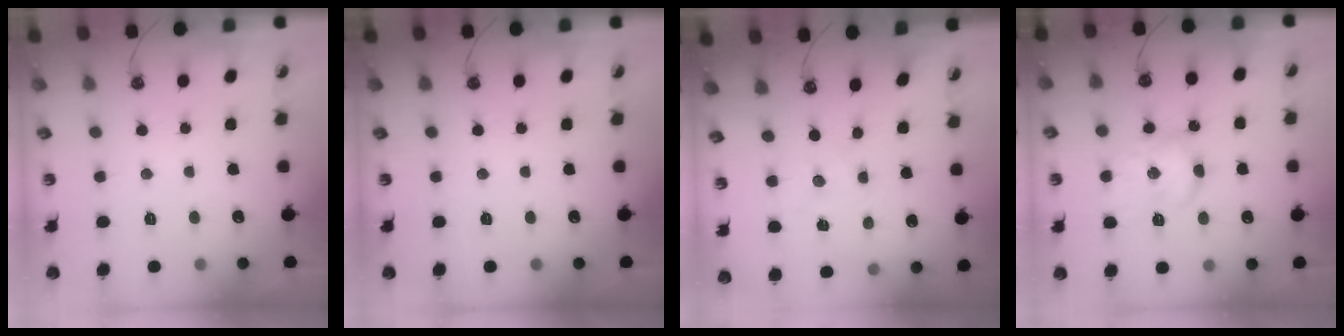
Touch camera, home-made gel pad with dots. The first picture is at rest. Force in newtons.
{"total": 0.0}
{"total": 0.0}
{"total": 11.0, "press": 11.0, "slide": 0.0}